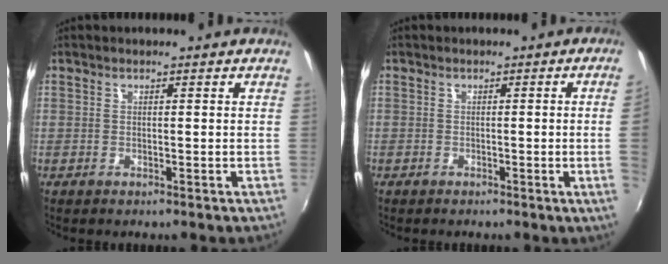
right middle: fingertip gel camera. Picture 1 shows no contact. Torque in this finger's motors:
{"motor_torque": [0.44, -0.34, -1.06, -0.21]}